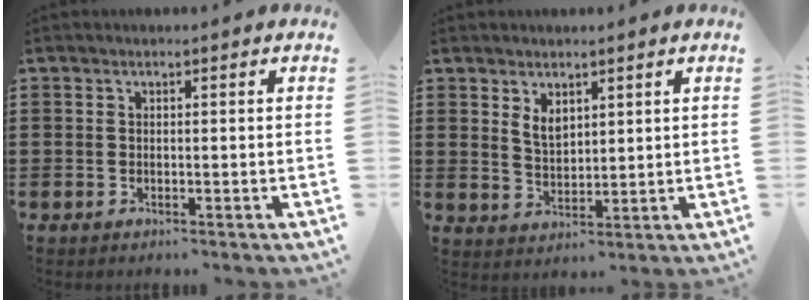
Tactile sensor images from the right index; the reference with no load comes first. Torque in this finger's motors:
{"motor_torque": [0.13, -0.11, 0.10, 0.07]}